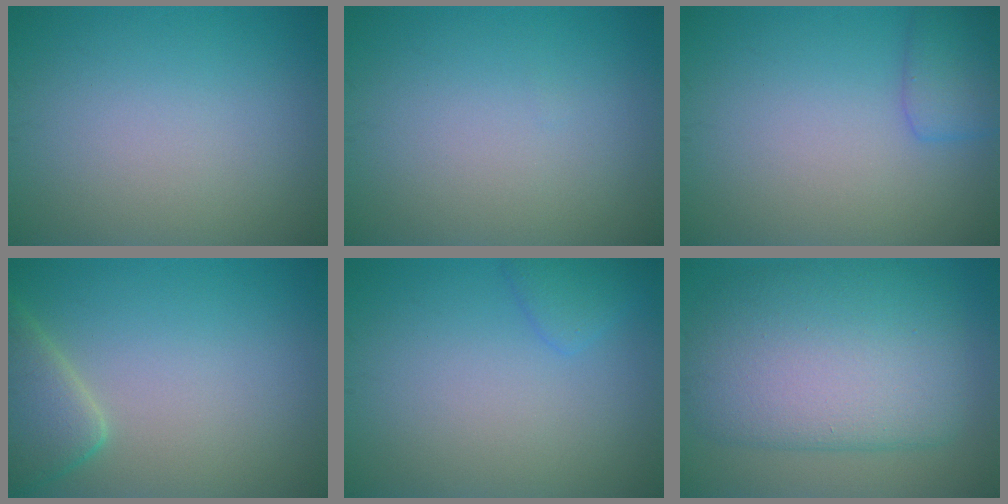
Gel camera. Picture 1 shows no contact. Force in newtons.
{"total": 0.0}
{"total": 2.4, "press": 2.4, "slide": 0.1}
{"total": 4.2, "press": 4.2, "slide": 0.4}
{"total": 1.5, "press": 1.5, "slide": 0.1}
{"total": 10.1, "press": 10.0, "slide": 0.7}